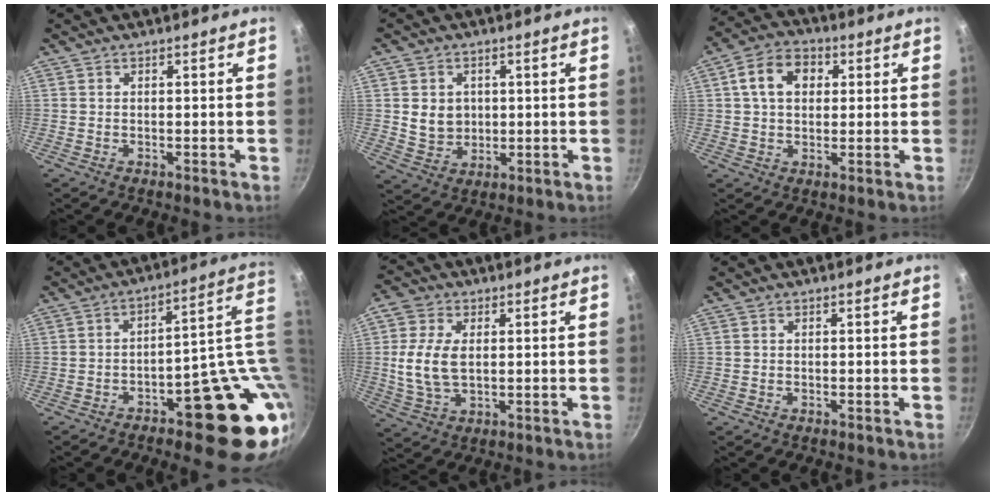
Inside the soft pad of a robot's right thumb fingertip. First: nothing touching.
{"total": 6.6, "force": [0.8, 5.8, 3.2], "torque": [-0.036, -0.005, 0.023]}
{"total": 9.5, "force": [2.3, 7.0, 6.1], "torque": [-0.082, 0.013, 0.026]}
{"total": 17.3, "force": [-0.8, 7.4, 15.6], "torque": [-0.147, 0.017, 0.001]}
{"total": 9.9, "force": [1.1, 6.3, 7.6], "torque": [-0.147, -0.003, 0.018]}
{"total": 0.0}